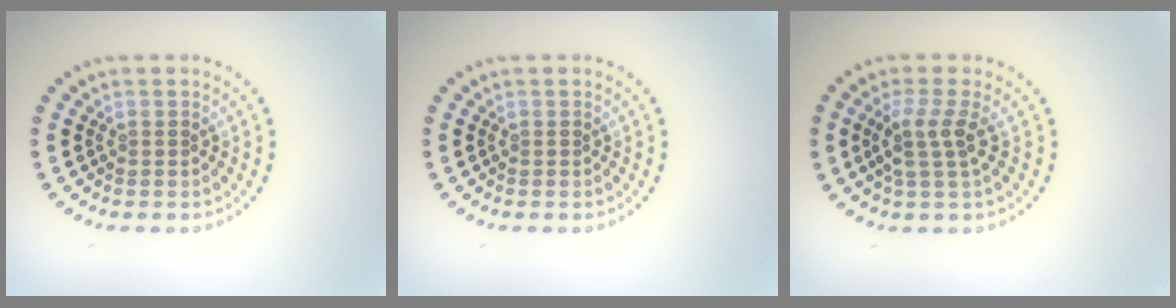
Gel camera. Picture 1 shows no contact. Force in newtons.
{"total": 0.0}
{"total": 2.5, "press": 1.9, "slide": 1.7}